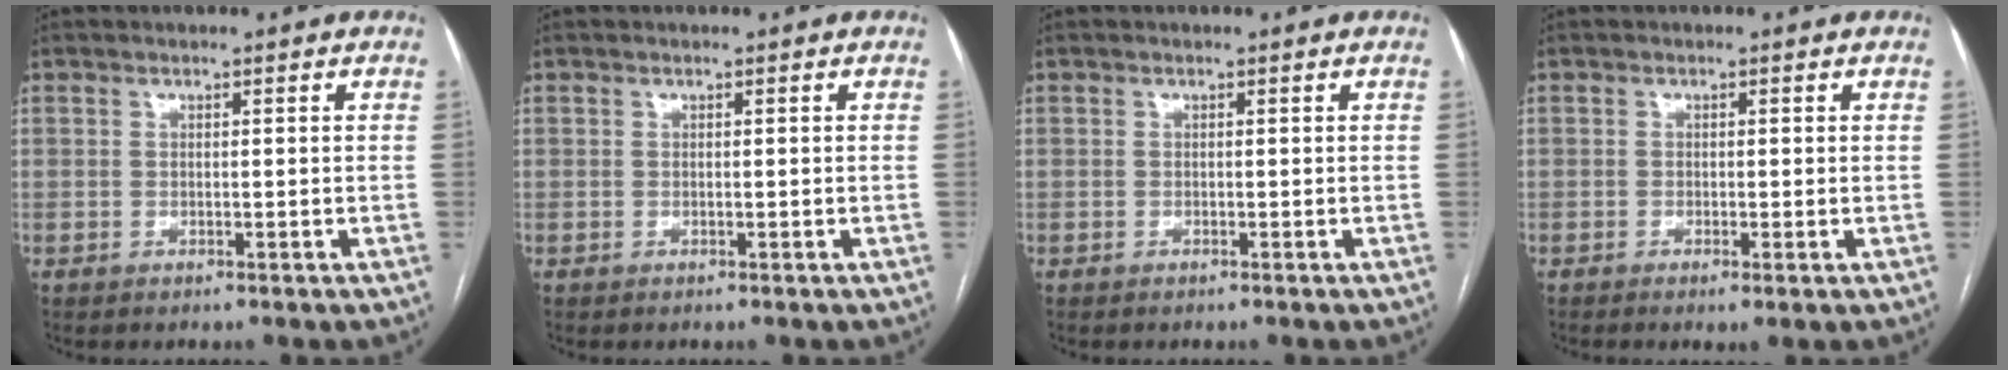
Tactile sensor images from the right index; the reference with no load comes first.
{"total": 0.0}
{"total": 0.0}
{"total": 1.5, "force": [-0.6, 0.1, 1.4], "torque": [-0.021, -0.003, -0.008]}